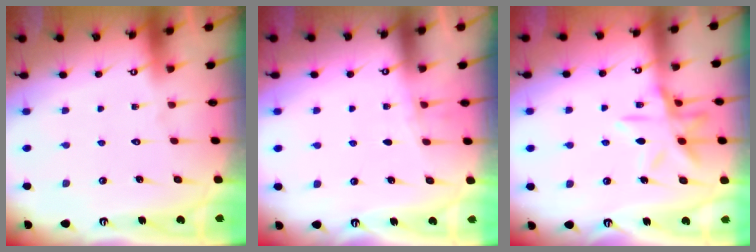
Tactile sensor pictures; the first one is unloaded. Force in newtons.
{"total": 2.7, "press": 2.6, "slide": 0.7}
{"total": 13.1, "press": 13.1, "slide": 0.9}